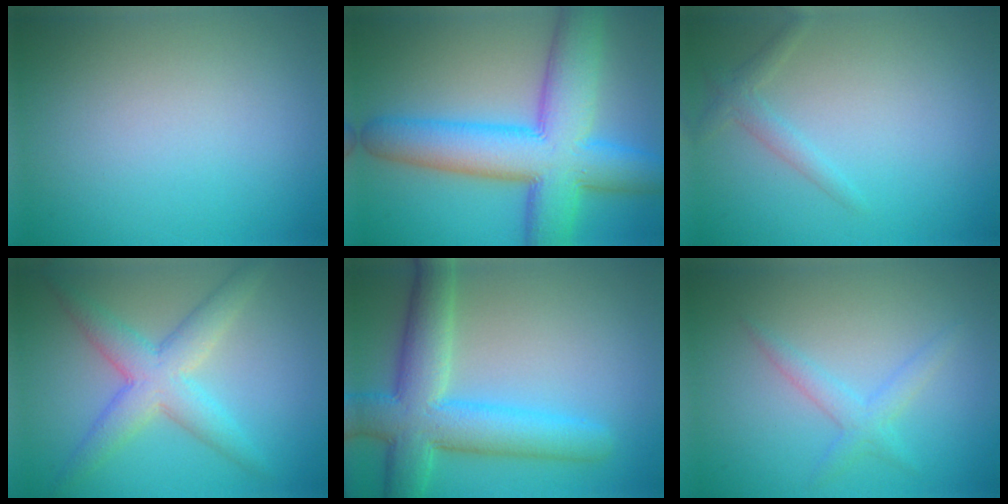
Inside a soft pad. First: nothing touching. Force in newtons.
{"total": 11.5, "press": 11.5, "slide": 0.4}
{"total": 1.5, "press": 1.5, "slide": 0.1}
{"total": 5.0, "press": 5.0, "slide": 0.1}
{"total": 8.1, "press": 8.1, "slide": 0.4}
{"total": 1.9, "press": 1.9, "slide": 0.0}